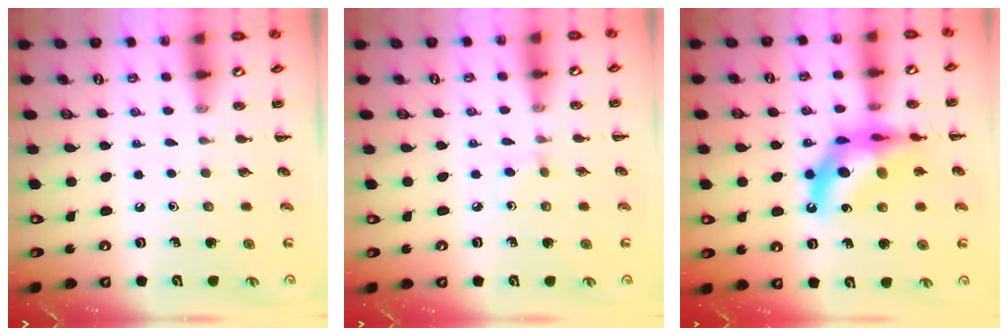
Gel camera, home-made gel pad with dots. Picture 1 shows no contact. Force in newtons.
{"total": 2.7, "press": 2.5, "slide": 0.9}
{"total": 16.4, "press": 15.9, "slide": 4.0}